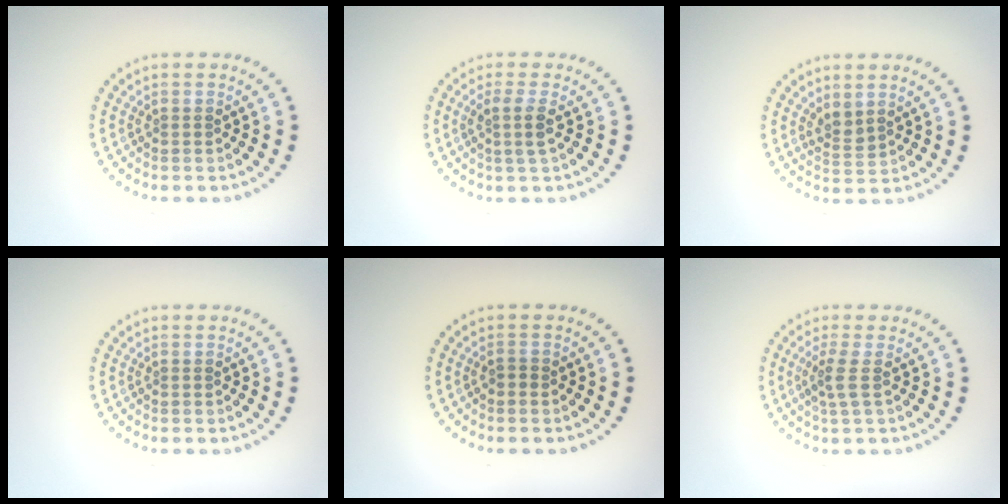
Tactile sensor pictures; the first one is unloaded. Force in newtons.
{"total": 1.9, "press": 1.6, "slide": 1.1}
{"total": 1.6, "press": 1.3, "slide": 0.9}
{"total": 0.0}
{"total": 0.7, "press": 0.6, "slide": 0.3}
{"total": 1.8, "press": 1.3, "slide": 1.1}